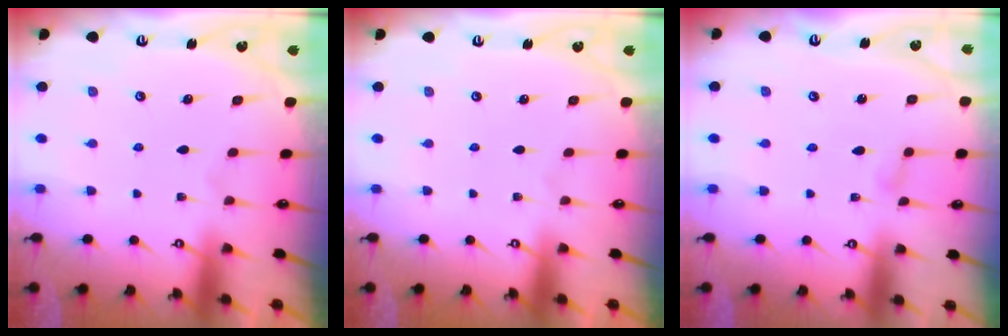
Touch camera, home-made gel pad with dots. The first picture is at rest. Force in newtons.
{"total": 0.0}
{"total": 5.2, "press": 5.1, "slide": 0.7}